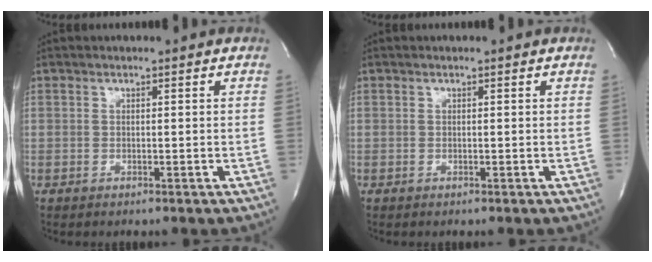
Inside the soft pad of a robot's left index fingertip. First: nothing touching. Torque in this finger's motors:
{"motor_torque": [-0.01, 0.01, 0.00, 0.00]}